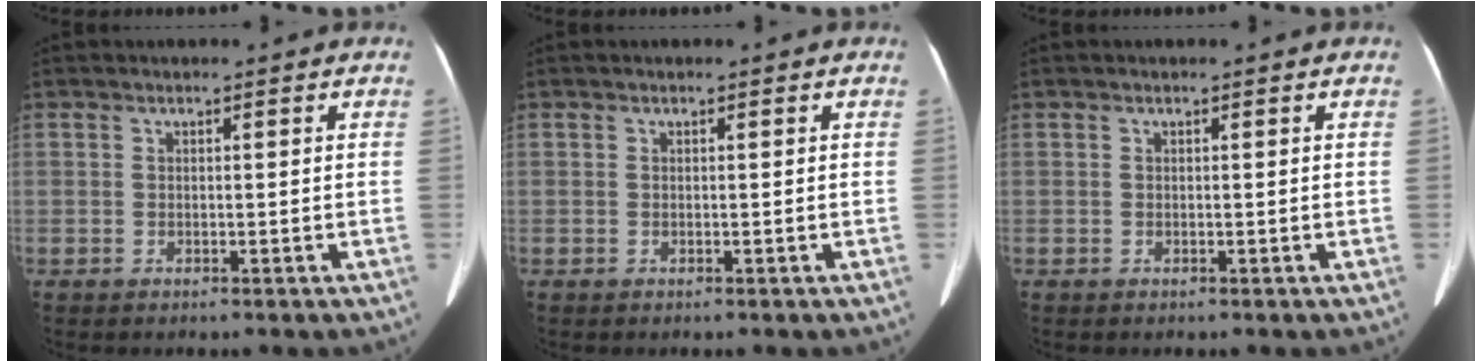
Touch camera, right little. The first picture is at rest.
{"total": 0.0}
{"total": 0.0}